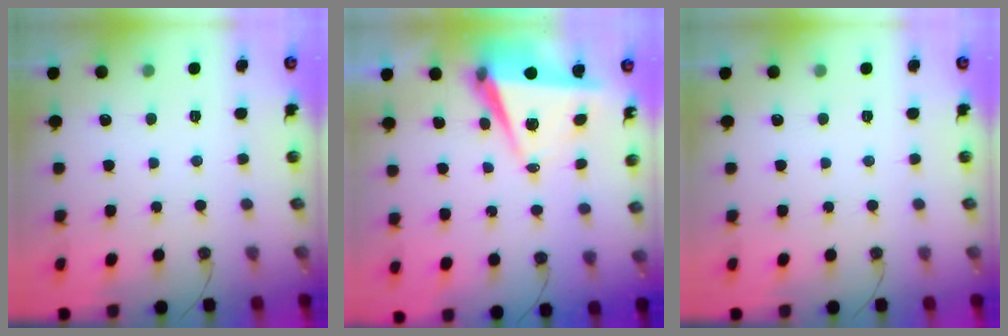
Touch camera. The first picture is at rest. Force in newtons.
{"total": 7.2, "press": 5.7, "slide": 4.4}
{"total": 0.0}